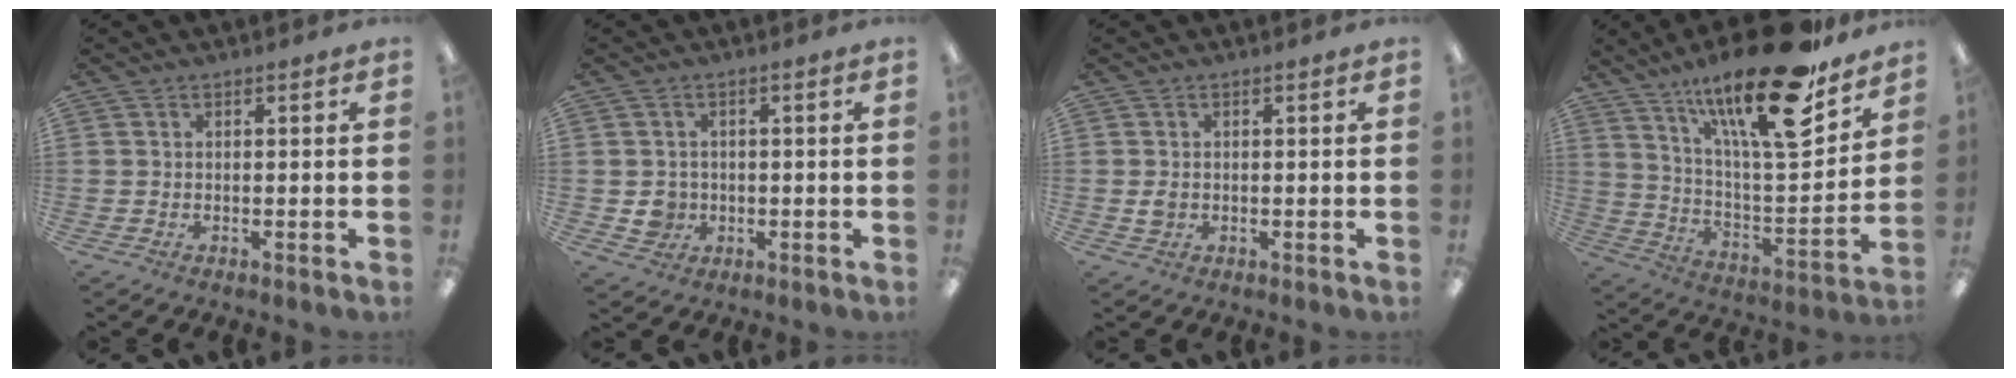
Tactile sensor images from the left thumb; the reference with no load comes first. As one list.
[{"total": 3.9, "force": [-0.2, 3.8, 1.0], "torque": [-0.007, 0.002, -0.005]}, {"total": 1.8, "force": [0.2, 1.4, 1.0], "torque": [-0.021, 0.004, 0.003]}, {"total": 25.5, "force": [17.4, 7.0, 17.4], "torque": [-0.275, -0.109, 0.283]}]